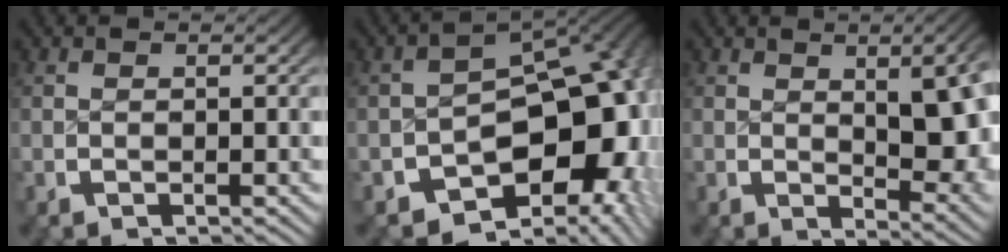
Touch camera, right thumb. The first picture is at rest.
{"total": 16.8, "force": [-2.2, 10.9, 12.6], "torque": [-0.185, -0.029, -0.033]}
{"total": 7.8, "force": [0.3, 3.5, 7.0], "torque": [-0.085, -0.015, 0.018]}